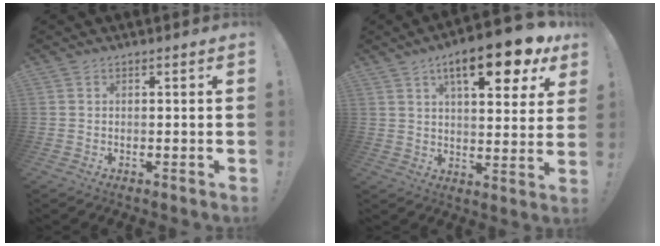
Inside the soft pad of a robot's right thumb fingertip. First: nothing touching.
{"total": 16.2, "force": [8.5, 4.7, 12.9], "torque": [-0.187, -0.043, 0.127]}